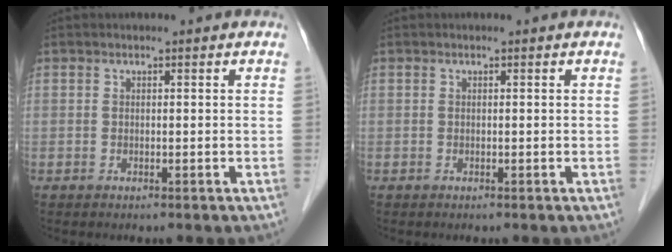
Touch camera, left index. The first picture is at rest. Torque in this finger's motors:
{"motor_torque": [0.00, 0.00, 0.00, 0.00]}